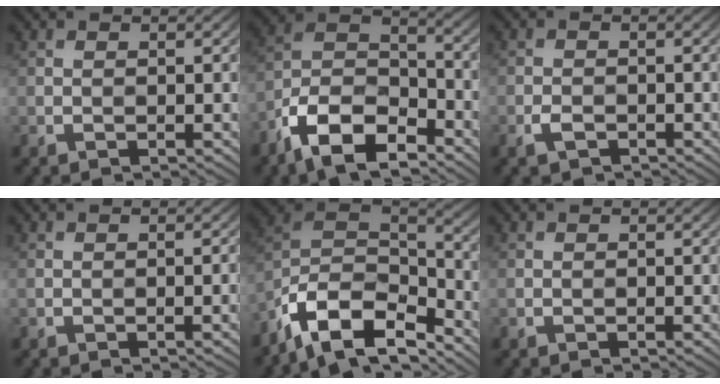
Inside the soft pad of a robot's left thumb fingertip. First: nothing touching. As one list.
[{"total": 11.5, "force": [-7.2, 5.4, 7.2], "torque": [-0.152, -0.004, -0.144]}, {"total": 2.7, "force": [-1.2, 1.6, 1.9], "torque": [-0.034, 0.001, -0.023]}, {"total": 1.3, "force": [-0.8, 0.2, 1.1], "torque": [-0.008, 0.006, -0.010]}, {"total": 12.4, "force": [-6.9, 6.4, 8.0], "torque": [-0.210, -0.019, -0.107]}, {"total": 0.0}]